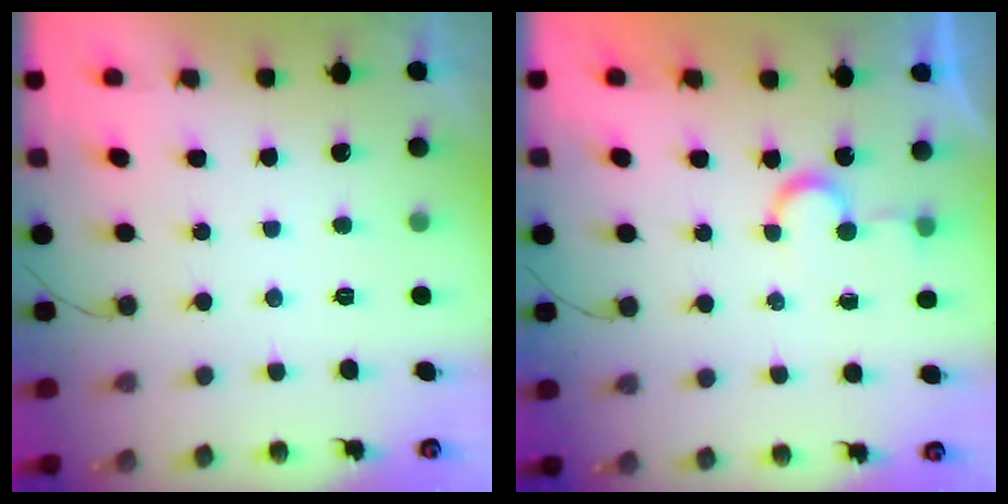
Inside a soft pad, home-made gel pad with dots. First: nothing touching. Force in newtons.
{"total": 4.6, "press": 4.6, "slide": 0.3}